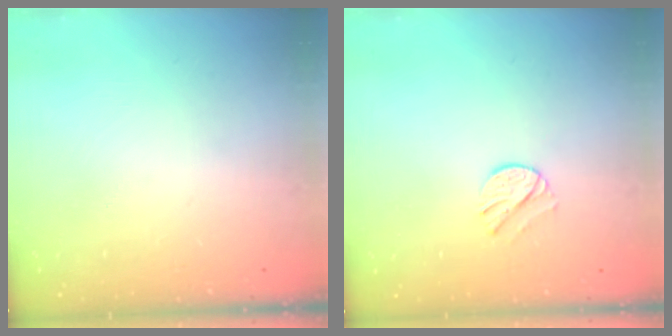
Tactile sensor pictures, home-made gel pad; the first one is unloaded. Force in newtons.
{"total": 7.5, "press": 7.4, "slide": 0.8}